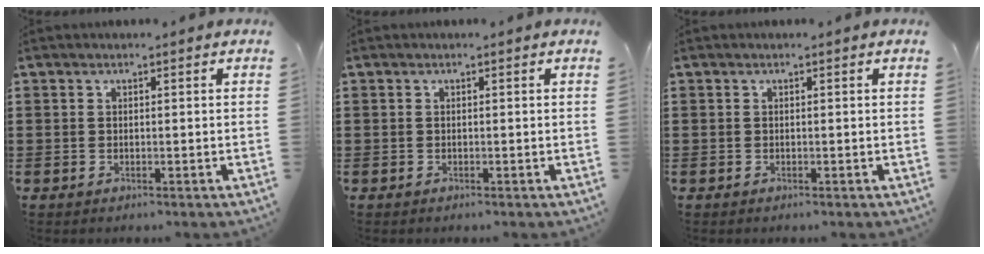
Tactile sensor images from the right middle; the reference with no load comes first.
{"total": 0.0}
{"total": 0.0}